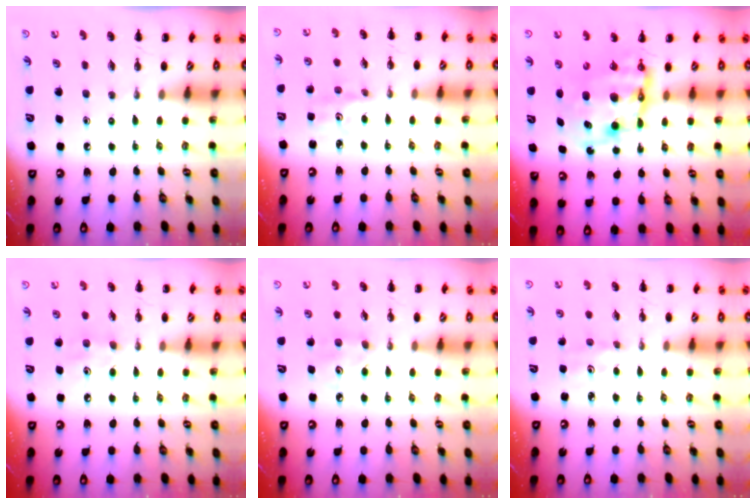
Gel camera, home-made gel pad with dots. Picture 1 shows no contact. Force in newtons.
{"total": 2.6, "press": 2.4, "slide": 0.9}
{"total": 11.0, "press": 10.5, "slide": 3.1}
{"total": 5.4, "press": 5.1, "slide": 1.6}
{"total": 5.0, "press": 4.9, "slide": 1.1}
{"total": 2.7, "press": 2.6, "slide": 0.8}